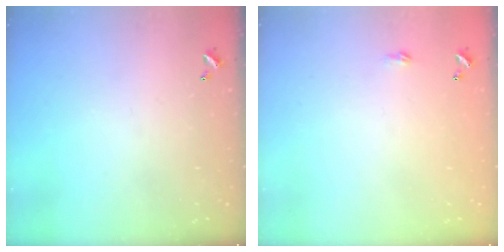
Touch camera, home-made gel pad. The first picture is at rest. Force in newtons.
{"total": 2.3, "press": 2.3, "slide": 0.4}